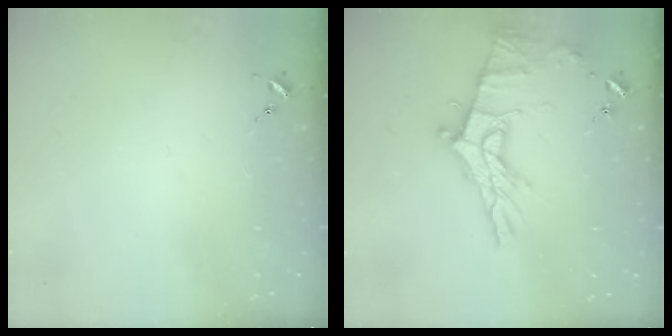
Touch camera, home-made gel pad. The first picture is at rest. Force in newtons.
{"total": 16.2, "press": 16.1, "slide": 1.0}